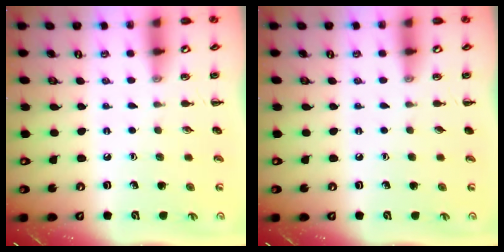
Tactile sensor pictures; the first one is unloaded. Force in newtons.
{"total": 0.0}